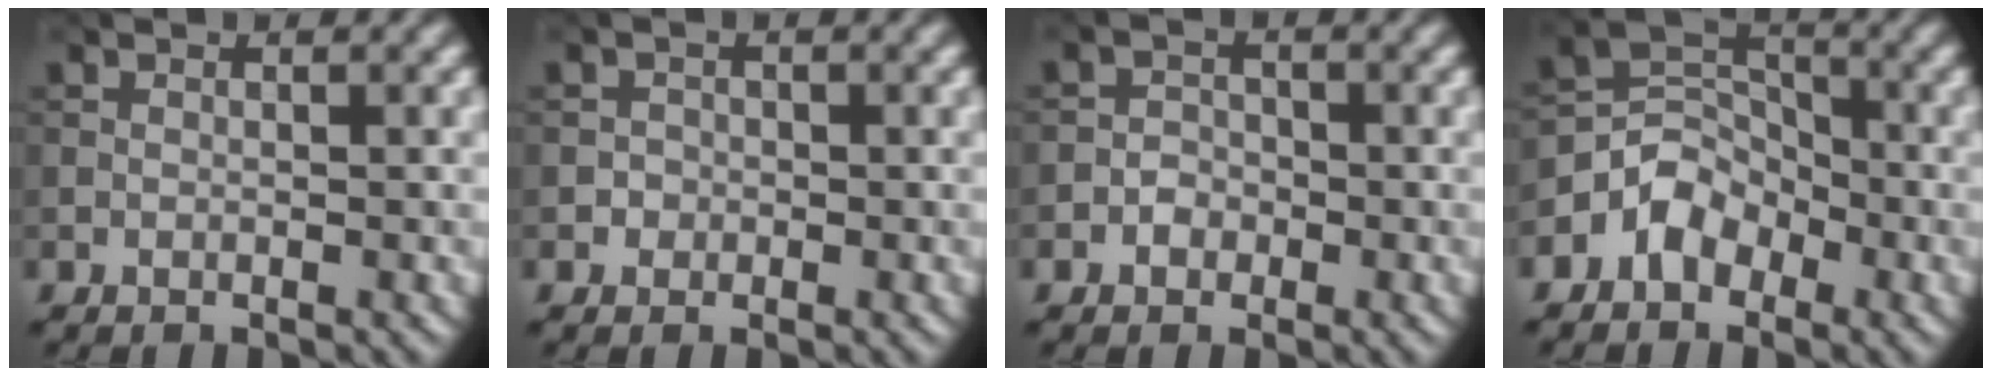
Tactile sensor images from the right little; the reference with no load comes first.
{"total": 1.0, "force": [-0.2, 0.9, 0.1], "torque": [0.011, -0.001, -0.006]}
{"total": 1.5, "force": [-0.6, 1.3, 0.5], "torque": [-0.001, 0.003, -0.013]}
{"total": 3.7, "force": [-2.2, 2.7, 1.4], "torque": [-0.019, 0.011, -0.048]}